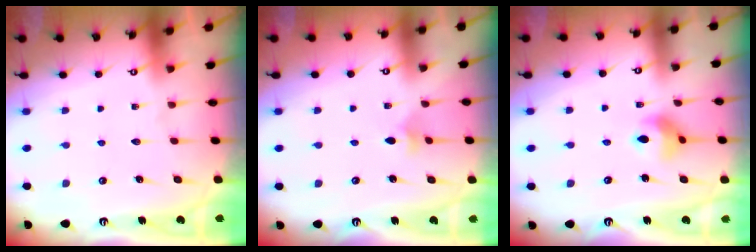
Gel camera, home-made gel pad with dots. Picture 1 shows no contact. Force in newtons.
{"total": 2.7, "press": 2.6, "slide": 0.6}
{"total": 7.5, "press": 7.4, "slide": 1.4}